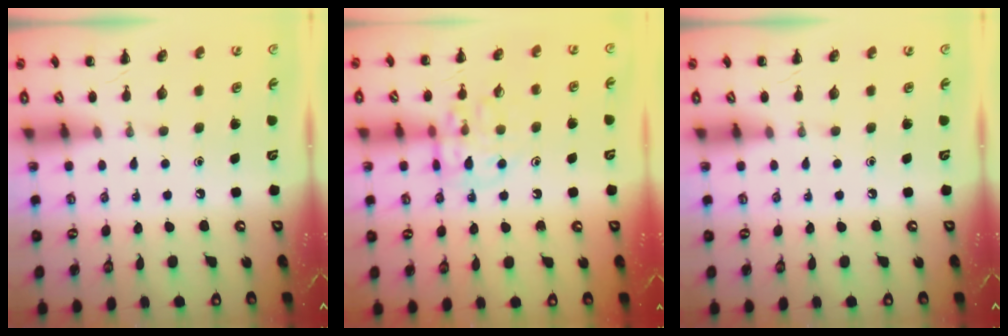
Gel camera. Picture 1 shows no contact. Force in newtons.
{"total": 12.1, "press": 12.0, "slide": 1.5}
{"total": 0.0}